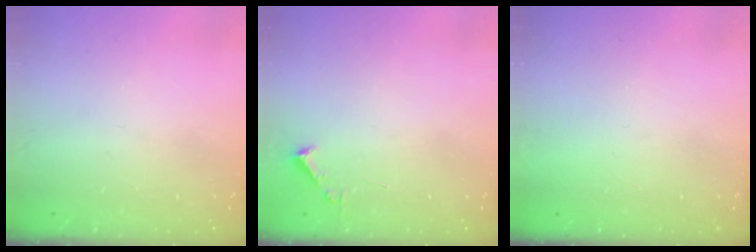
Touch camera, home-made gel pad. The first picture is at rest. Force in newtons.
{"total": 1.7, "press": 1.7, "slide": 0.2}
{"total": 1.5, "press": 1.5, "slide": 0.1}